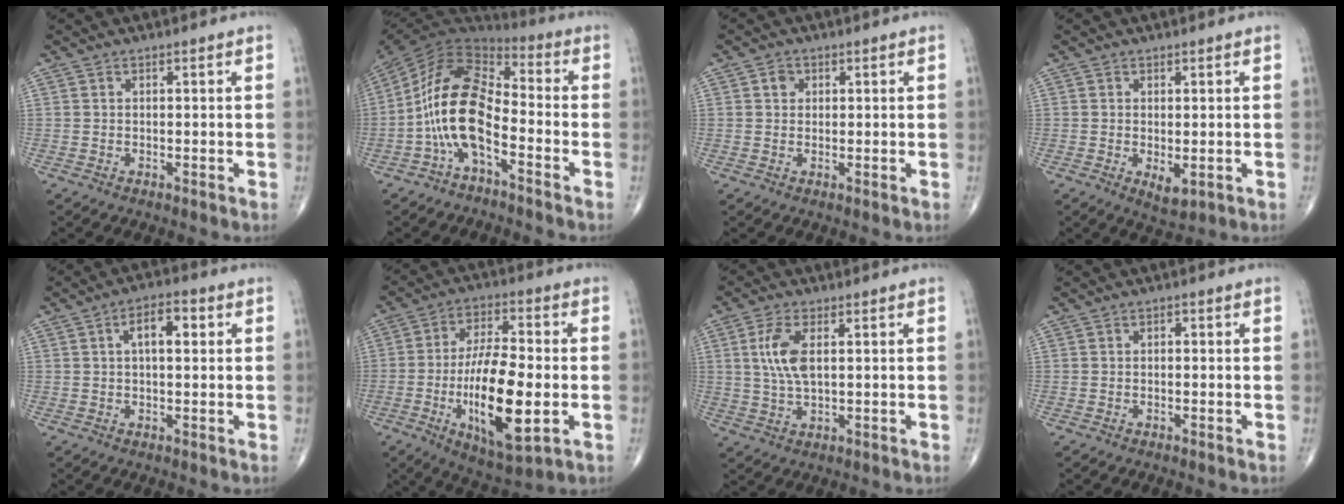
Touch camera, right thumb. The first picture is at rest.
{"total": 15.0, "force": [-4.7, 6.9, 12.4], "torque": [-0.239, 0.061, -0.097]}
{"total": 1.9, "force": [0.6, 1.6, 0.8], "torque": [-0.005, -0.001, 0.008]}
{"total": 3.3, "force": [-0.6, 1.6, 2.8], "torque": [-0.041, -0.010, -0.002]}
{"total": 5.8, "force": [1.5, 2.7, 5.0], "torque": [-0.072, 0.011, 0.019]}
{"total": 18.6, "force": [-4.0, 6.5, 17.0], "torque": [-0.297, 0.004, -0.061]}
{"total": 6.9, "force": [1.5, 3.0, 6.0], "torque": [-0.136, -0.003, 0.032]}
{"total": 0.5, "force": [0.0, 0.4, 0.4], "torque": [-0.003, 0.000, -0.004]}